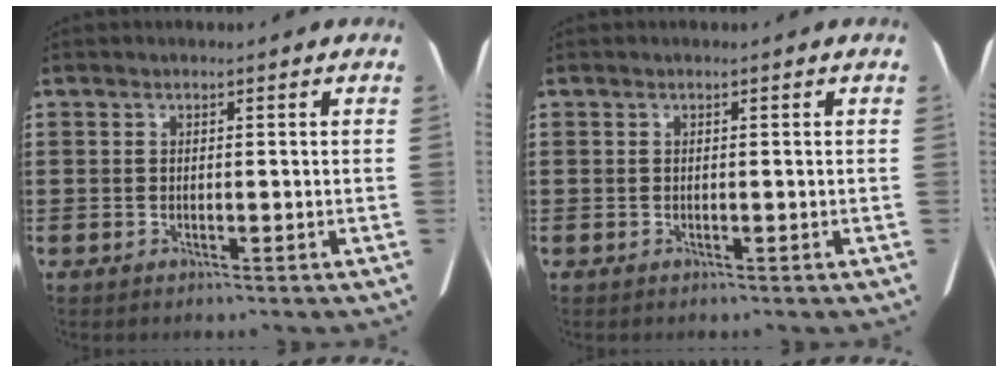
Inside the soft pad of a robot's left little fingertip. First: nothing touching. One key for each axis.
{"total": 0.0}